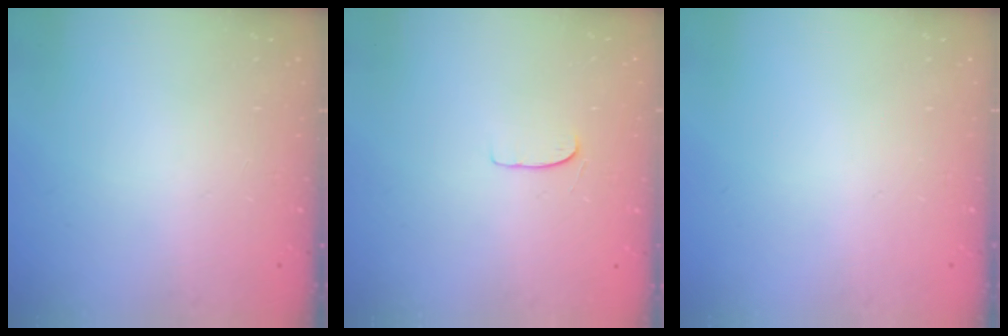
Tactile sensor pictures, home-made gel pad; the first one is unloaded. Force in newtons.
{"total": 5.1, "press": 5.1, "slide": 0.4}
{"total": 0.0}